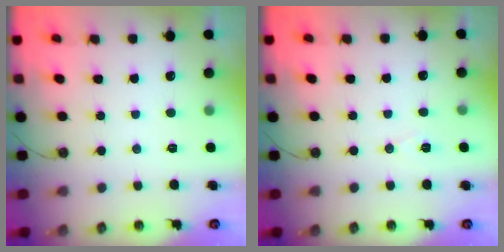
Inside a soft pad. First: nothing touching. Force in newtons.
{"total": 5.3, "press": 3.0, "slide": 4.4}